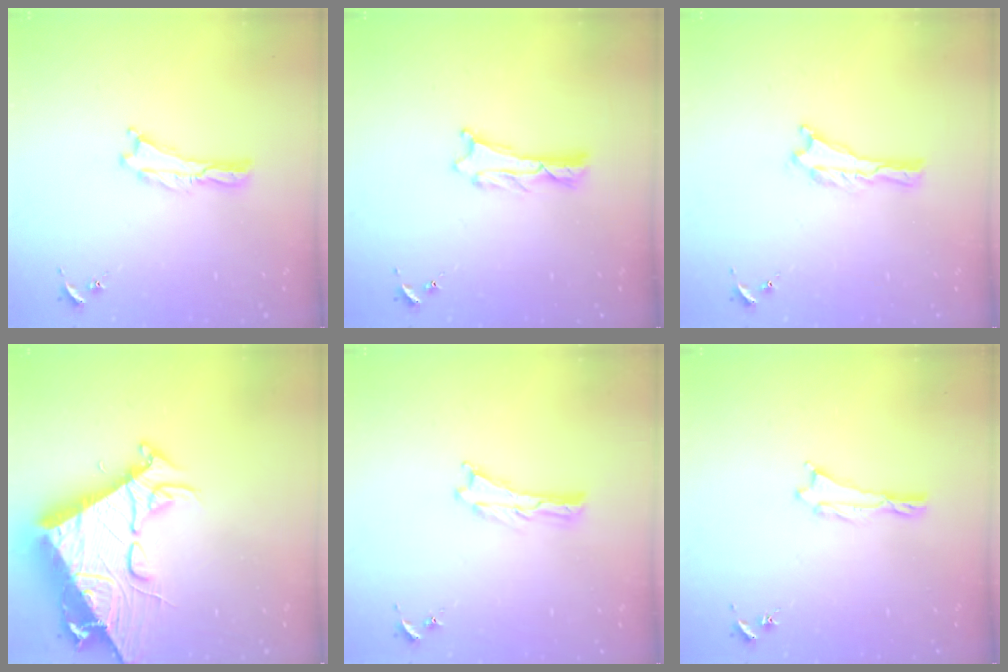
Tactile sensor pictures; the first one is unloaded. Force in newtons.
{"total": 1.2, "press": 1.2, "slide": 0.0}
{"total": 0.0}
{"total": 15.2, "press": 15.0, "slide": 1.9}
{"total": 0.0}
{"total": 0.5, "press": 0.5, "slide": 0.2}